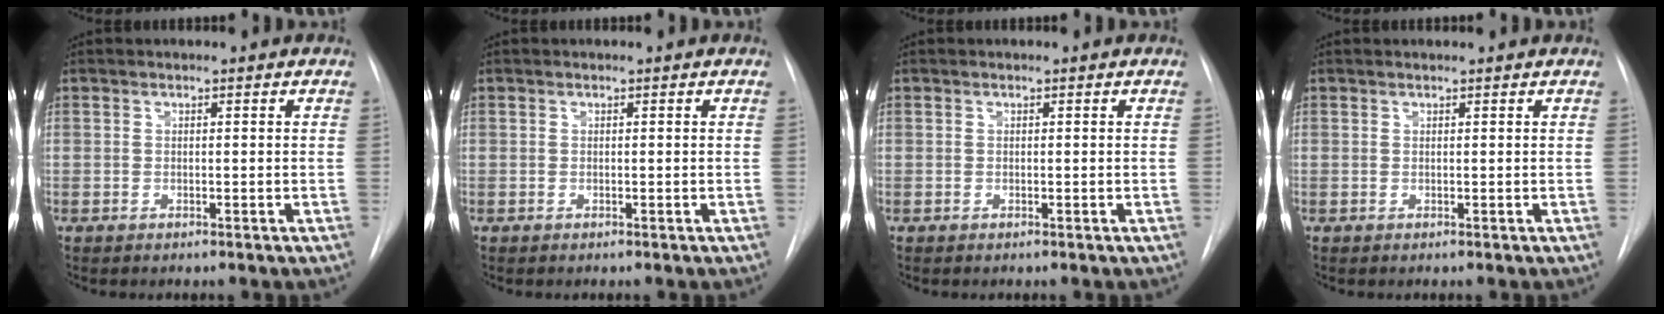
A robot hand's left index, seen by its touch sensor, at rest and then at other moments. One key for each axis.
{"total": 0.0}
{"total": 0.0}
{"total": 0.9, "fx": 0.9, "fy": 0.0, "fz": 0.2, "tx": -0.007, "ty": 0.012, "tz": 0.015}